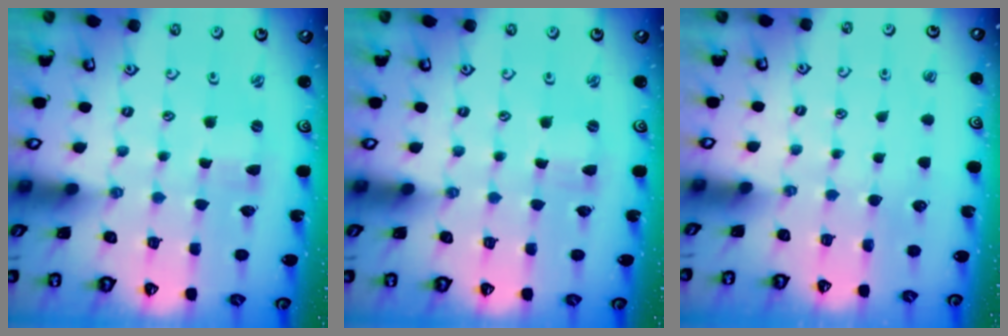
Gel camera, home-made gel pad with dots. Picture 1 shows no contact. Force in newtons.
{"total": 0.0}
{"total": 0.0}